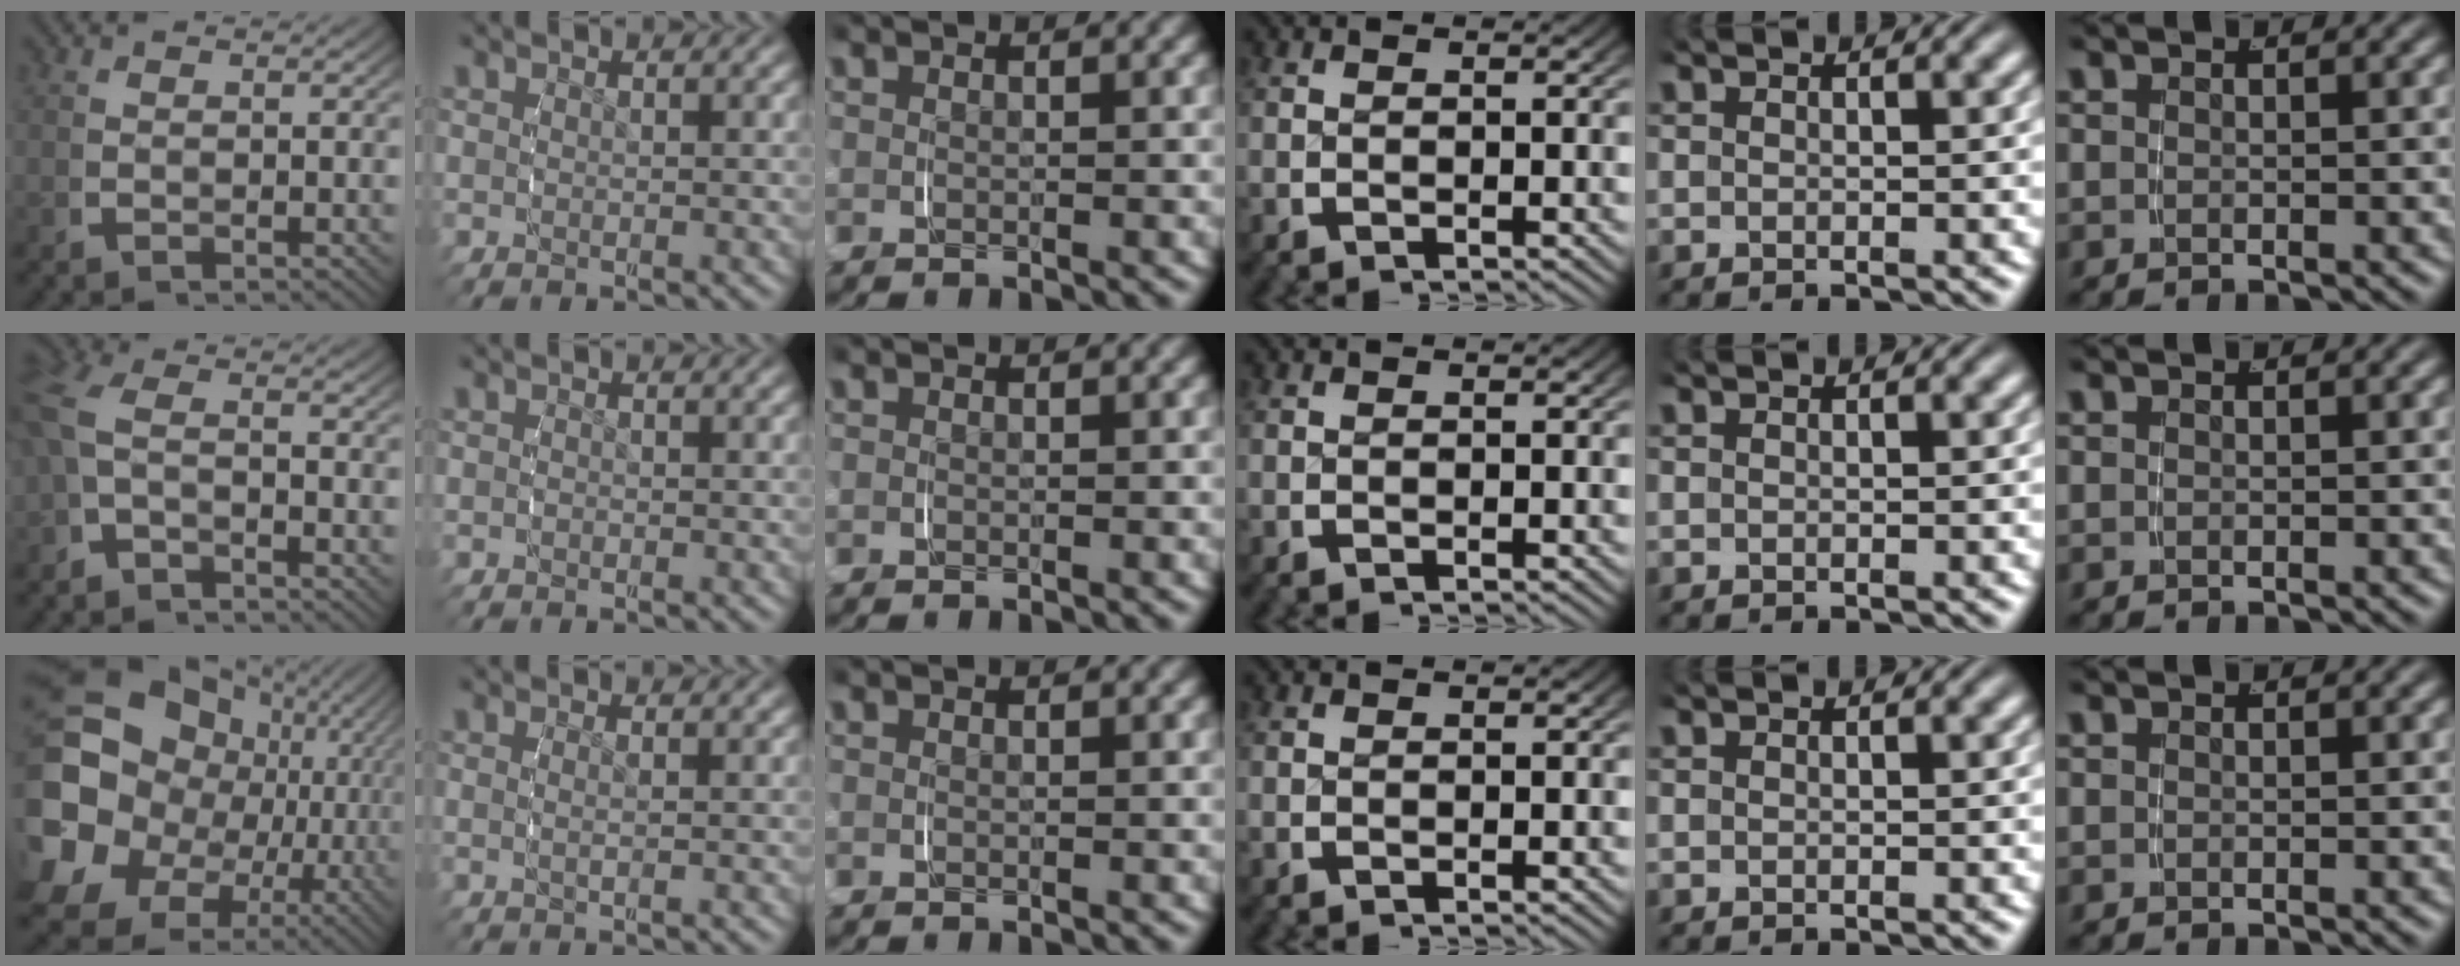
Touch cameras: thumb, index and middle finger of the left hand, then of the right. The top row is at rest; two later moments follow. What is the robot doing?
{"motion": "grasp_and_lifting", "object": "napkin"}